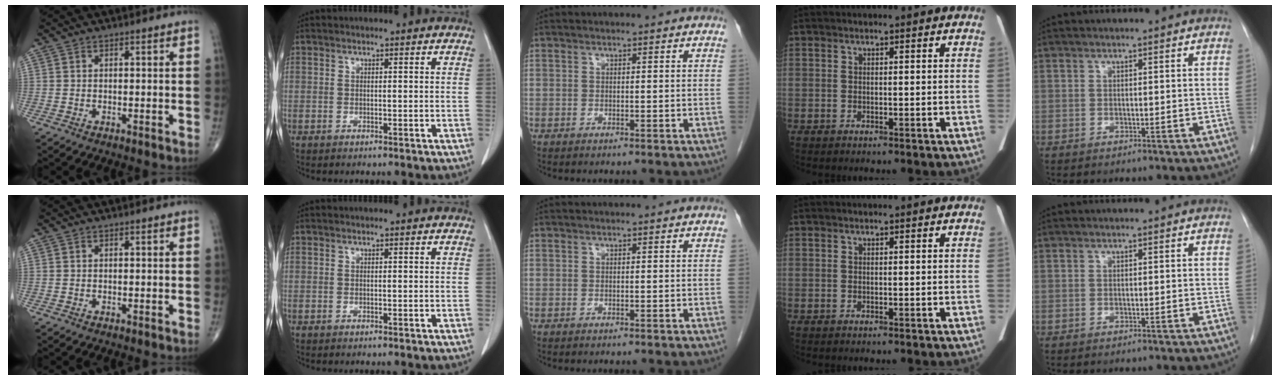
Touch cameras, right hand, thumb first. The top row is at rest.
{}